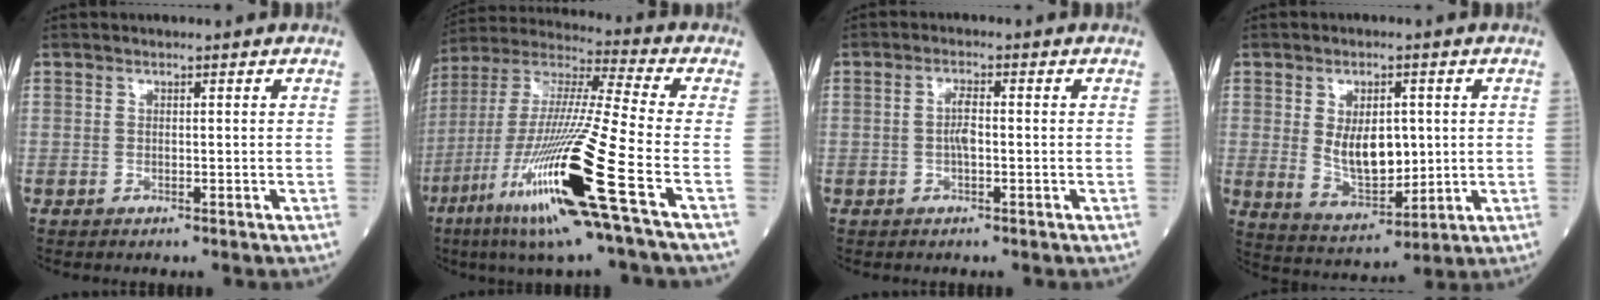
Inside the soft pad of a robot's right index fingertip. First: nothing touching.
{"total": 23.0, "force": [-9.1, -0.1, 21.1], "torque": [-0.439, -0.046, -0.179]}
{"total": 2.6, "force": [-0.2, 0.7, 2.5], "torque": [-0.053, 0.005, -0.005]}
{"total": 8.8, "force": [0.9, 4.4, 7.5], "torque": [-0.137, -0.006, 0.030]}